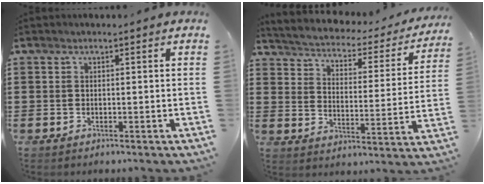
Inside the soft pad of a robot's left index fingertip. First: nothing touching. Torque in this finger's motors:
{"motor_torque": [2.14, 0.00, 0.62, 0.08]}